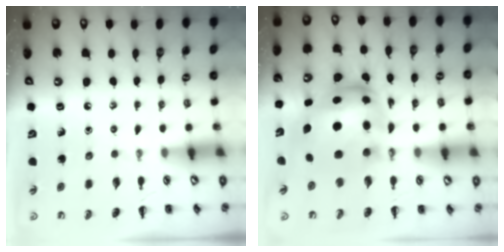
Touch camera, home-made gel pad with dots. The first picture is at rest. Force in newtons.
{"total": 10.9, "press": 10.6, "slide": 2.6}